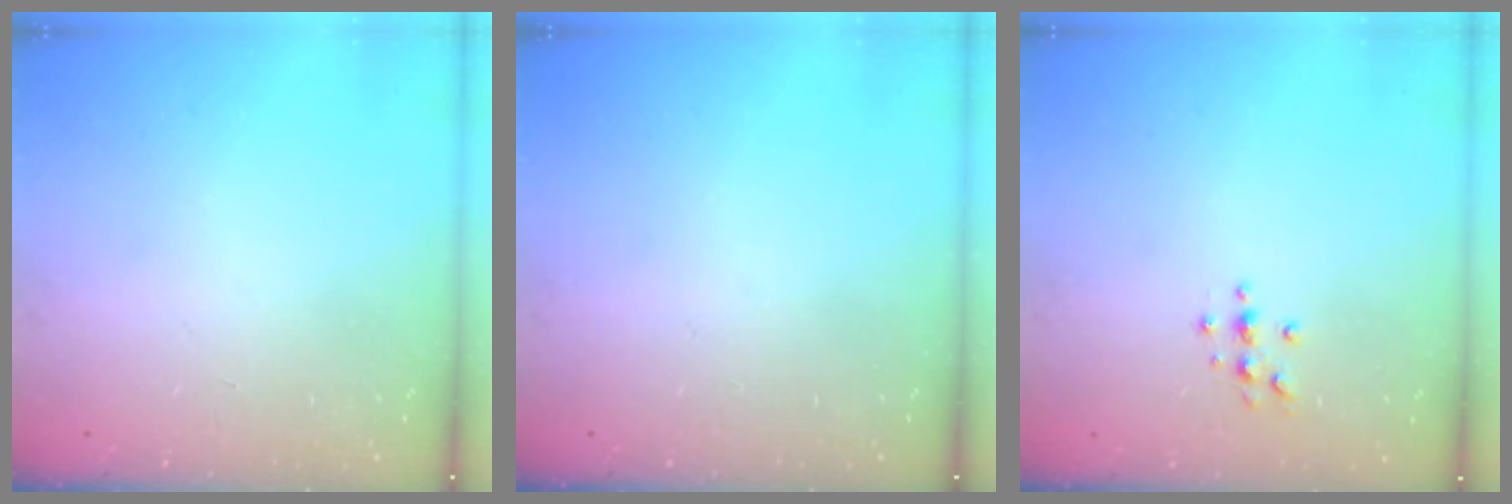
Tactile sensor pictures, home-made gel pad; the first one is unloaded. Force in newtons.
{"total": 0.0}
{"total": 3.7, "press": 3.6, "slide": 0.5}